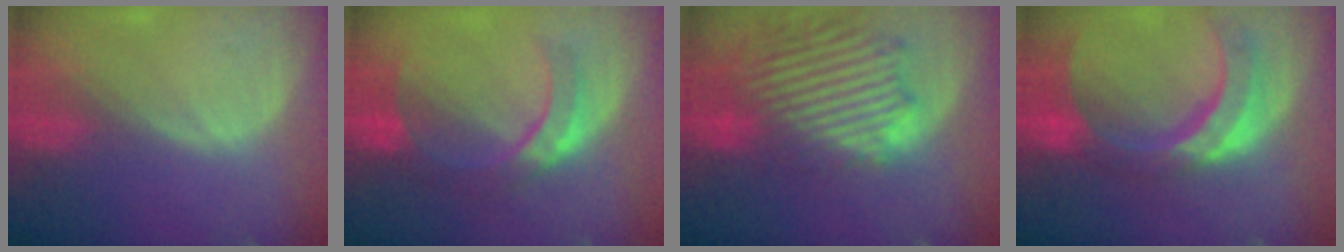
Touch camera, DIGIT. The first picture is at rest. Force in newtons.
{"total": 7.0, "press": 6.9, "slide": 1.0}
{"total": 14.0, "press": 12.0, "slide": 7.1}
{"total": 11.6, "press": 9.8, "slide": 6.2}